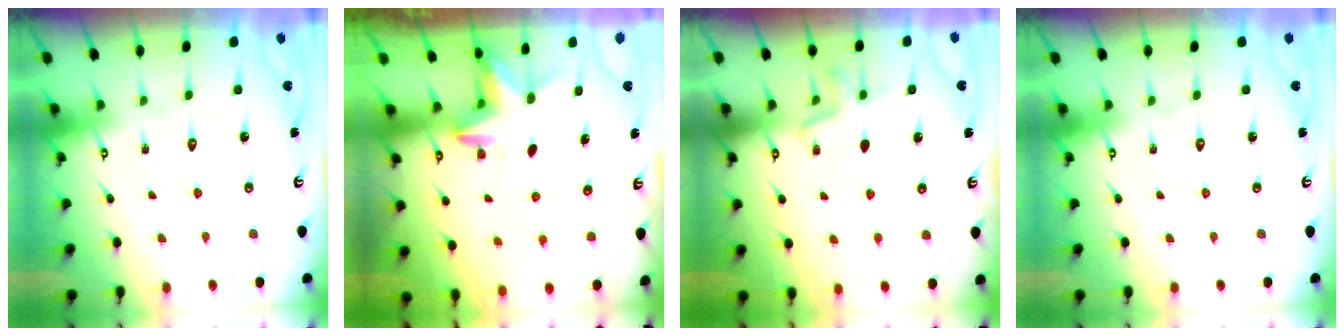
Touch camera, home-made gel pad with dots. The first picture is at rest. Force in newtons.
{"total": 3.2, "press": 3.2, "slide": 0.3}
{"total": 5.6, "press": 5.5, "slide": 1.2}
{"total": 0.0}